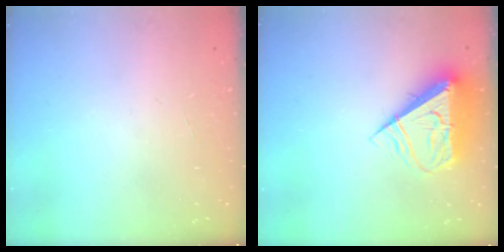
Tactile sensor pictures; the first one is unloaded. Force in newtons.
{"total": 10.5, "press": 10.4, "slide": 1.4}